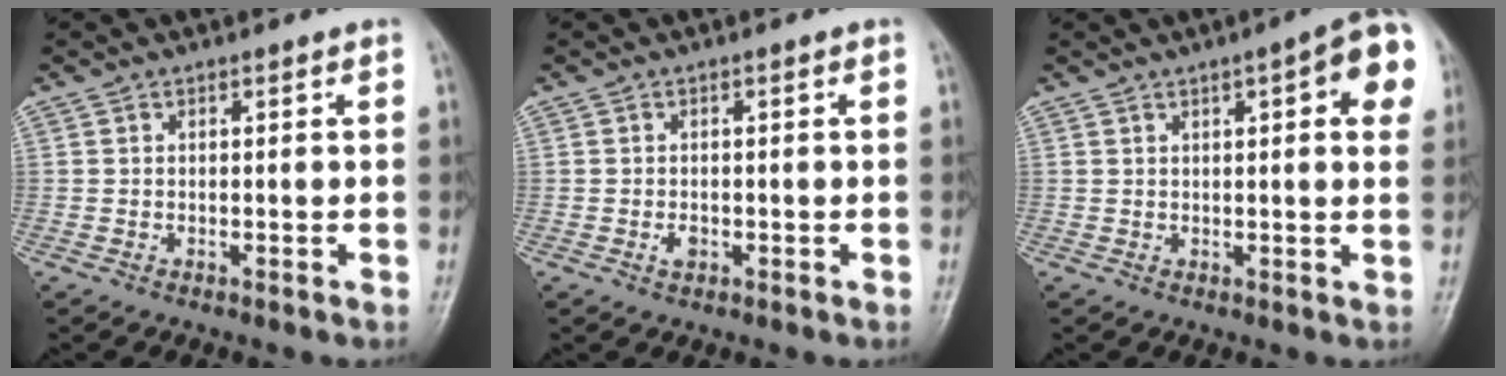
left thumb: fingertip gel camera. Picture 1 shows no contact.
{"total": 1.8, "force": [-0.7, 1.1, 1.2], "torque": [-0.018, 0.005, -0.011]}
{"total": 10.2, "force": [3.6, 2.8, 9.2], "torque": [-0.088, 0.005, 0.034]}